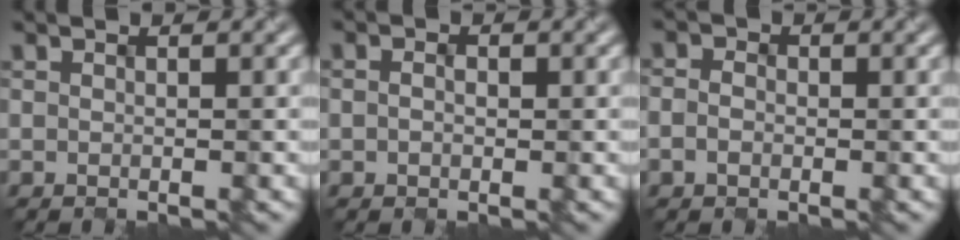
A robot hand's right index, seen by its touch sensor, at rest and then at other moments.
{"total": 1.8, "force": [0.0, 1.4, 1.0], "torque": [-0.017, 0.003, -0.003]}
{"total": 1.9, "force": [-0.6, 1.5, 0.9], "torque": [-0.009, -0.001, -0.014]}